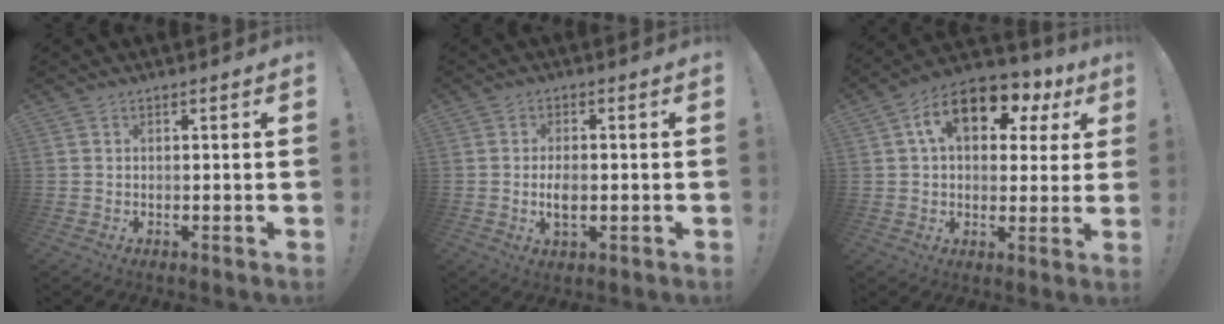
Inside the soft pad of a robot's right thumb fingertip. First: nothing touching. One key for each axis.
{"total": 4.3, "fx": -0.4, "fy": 2.4, "fz": 3.6, "tx": -0.058, "ty": -0.002, "tz": -0.011}
{"total": 16.0, "fx": 6.6, "fy": 9.1, "fz": 11.4, "tx": -0.176, "ty": -0.014, "tz": 0.112}